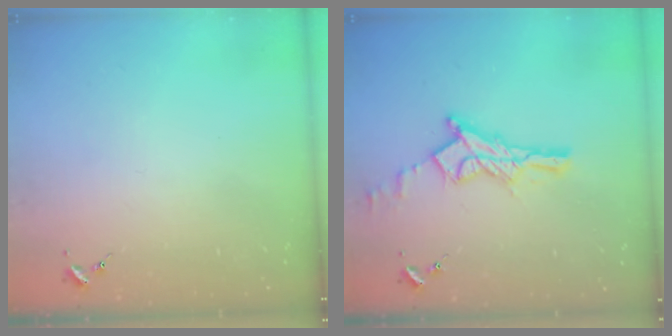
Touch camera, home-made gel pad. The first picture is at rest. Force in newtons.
{"total": 14.2, "press": 14.1, "slide": 1.0}